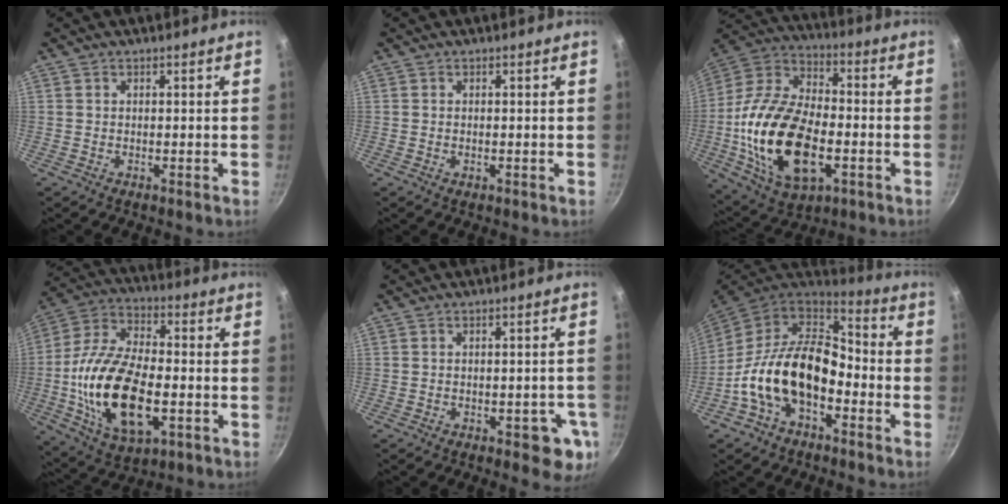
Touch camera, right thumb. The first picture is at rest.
{"total": 0.6, "force": [-0.1, 0.3, 0.5], "torque": [-0.010, 0.001, -0.002]}
{"total": 25.1, "force": [-4.9, 14.2, 20.1], "torque": [-0.377, 0.025, -0.089]}
{"total": 22.3, "force": [-4.2, 11.6, 18.7], "torque": [-0.353, 0.023, -0.076]}
{"total": 7.3, "force": [-2.6, 3.5, 5.8], "torque": [-0.038, 0.011, -0.026]}
{"total": 18.0, "force": [-4.8, 10.8, 13.6], "torque": [-0.215, 0.051, -0.100]}